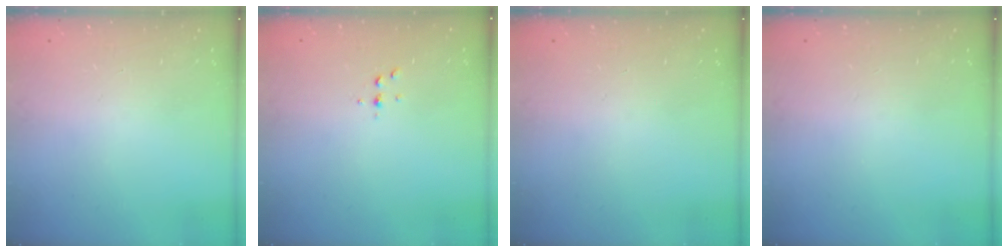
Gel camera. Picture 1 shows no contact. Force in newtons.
{"total": 2.5, "press": 2.4, "slide": 0.2}
{"total": 0.0}
{"total": 0.0}